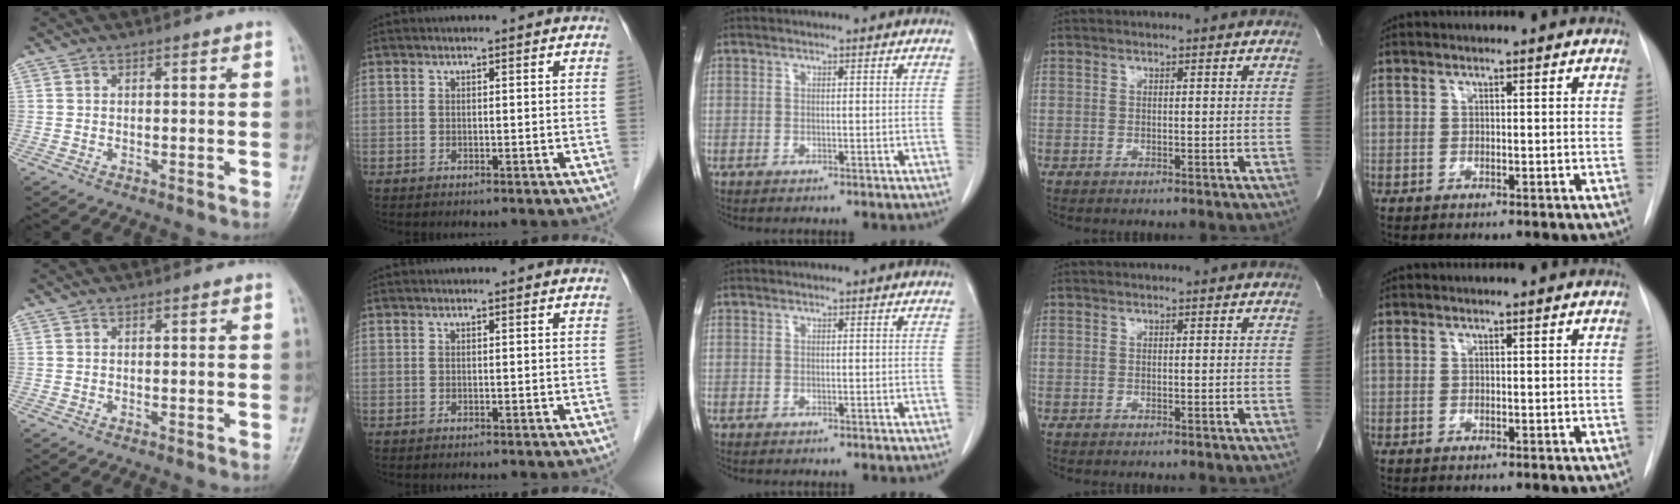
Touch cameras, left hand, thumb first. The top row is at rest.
{}